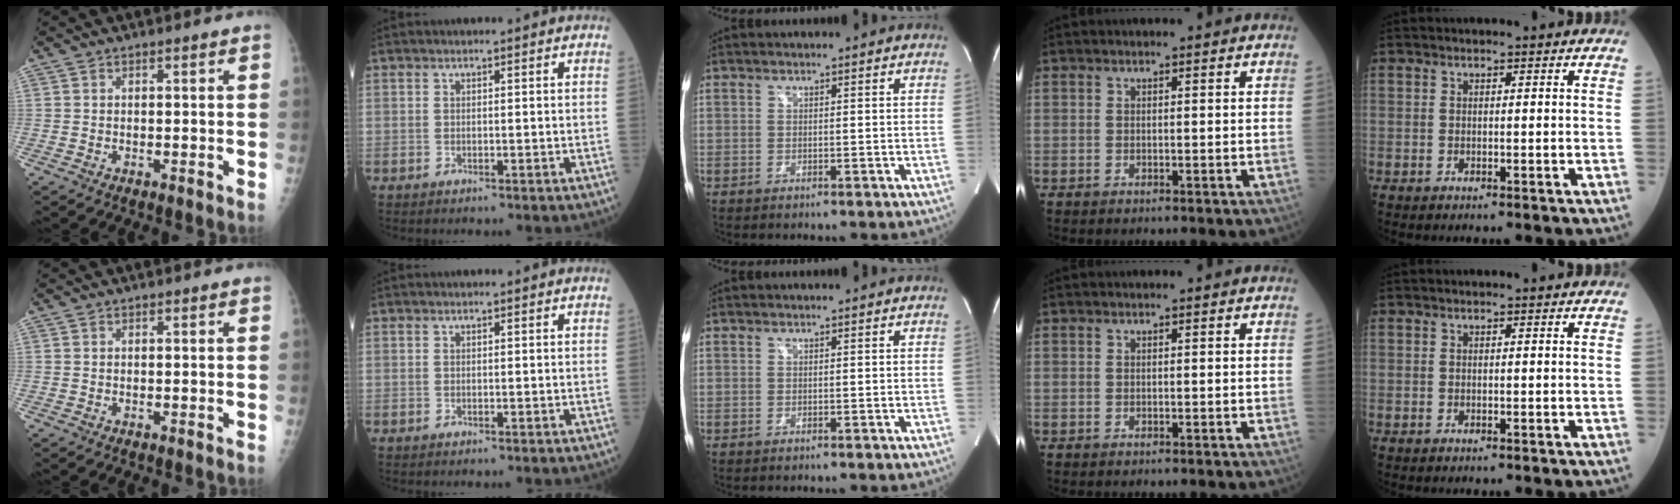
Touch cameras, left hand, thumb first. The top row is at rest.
{}